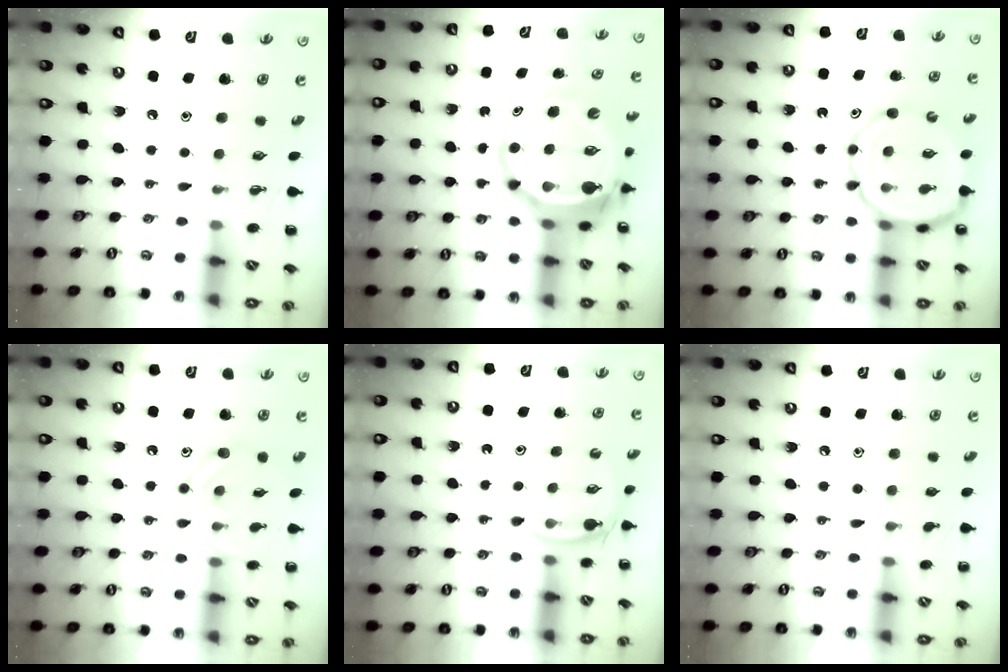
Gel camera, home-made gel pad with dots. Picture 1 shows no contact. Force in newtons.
{"total": 7.5, "press": 7.1, "slide": 2.5}
{"total": 11.4, "press": 11.0, "slide": 2.9}
{"total": 11.0, "press": 11.0, "slide": 0.5}
{"total": 3.2, "press": 3.0, "slide": 1.1}
{"total": 2.6, "press": 2.4, "slide": 1.0}